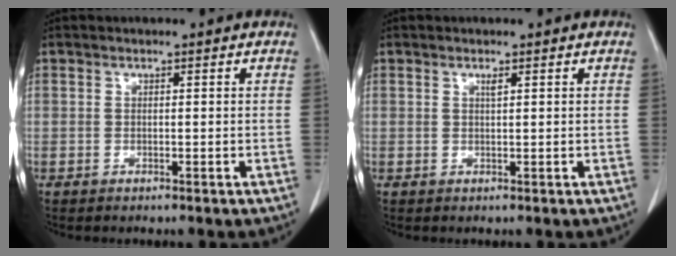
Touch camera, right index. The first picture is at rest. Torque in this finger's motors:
{"motor_torque": [-0.02, 0.03, -0.01, 0.00]}